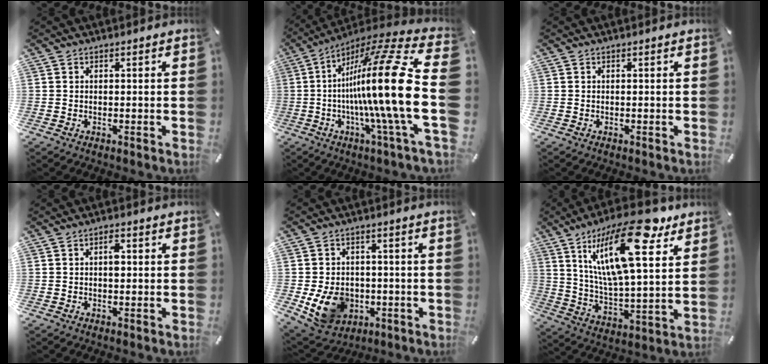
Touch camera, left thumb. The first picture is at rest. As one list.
[{"total": 28.9, "force": [-2.1, 1.4, 28.8], "torque": [-0.502, -0.034, -0.051]}, {"total": 0.0}, {"total": 2.5, "force": [0.3, 1.2, 2.1], "torque": [-0.027, -0.001, 0.000]}, {"total": 11.5, "force": [-2.9, 9.2, 6.3], "torque": [-0.135, 0.010, -0.047]}, {"total": 24.5, "force": [13.0, 9.2, 18.6], "torque": [-0.340, -0.057, 0.208]}]